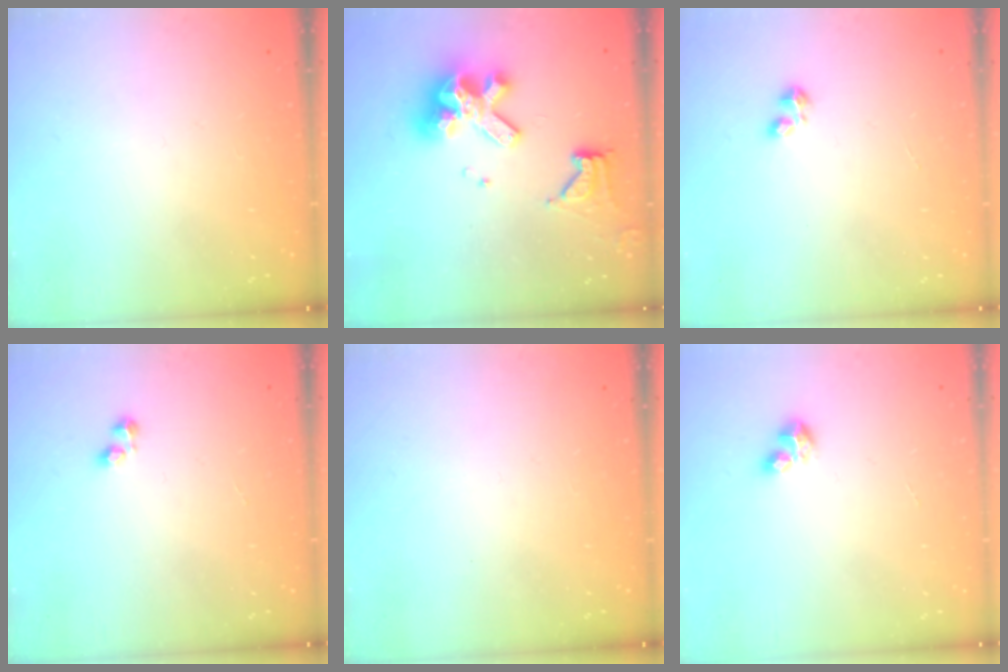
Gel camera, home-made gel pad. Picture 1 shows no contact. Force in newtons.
{"total": 12.2, "press": 12.1, "slide": 1.3}
{"total": 1.5, "press": 1.5, "slide": 0.3}
{"total": 1.2, "press": 1.0, "slide": 0.6}
{"total": 0.0}
{"total": 2.8, "press": 2.8, "slide": 0.2}